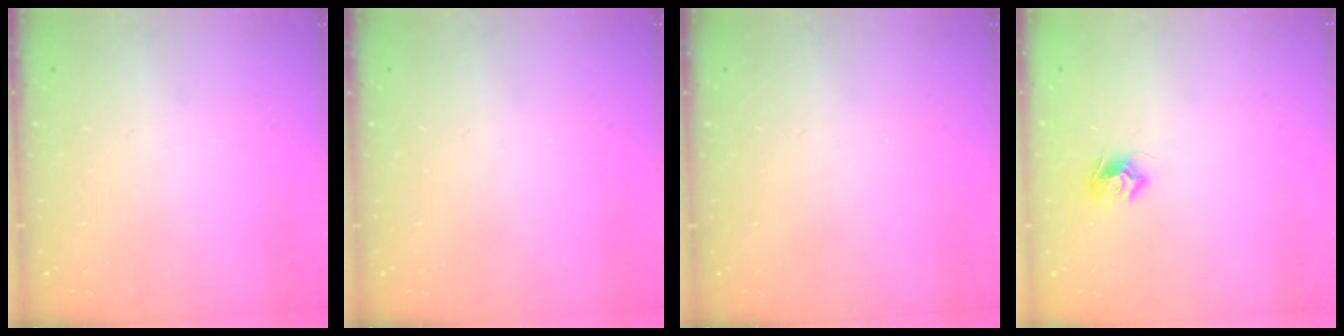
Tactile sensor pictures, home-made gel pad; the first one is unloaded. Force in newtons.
{"total": 0.0}
{"total": 0.0}
{"total": 7.5, "press": 7.5, "slide": 0.1}